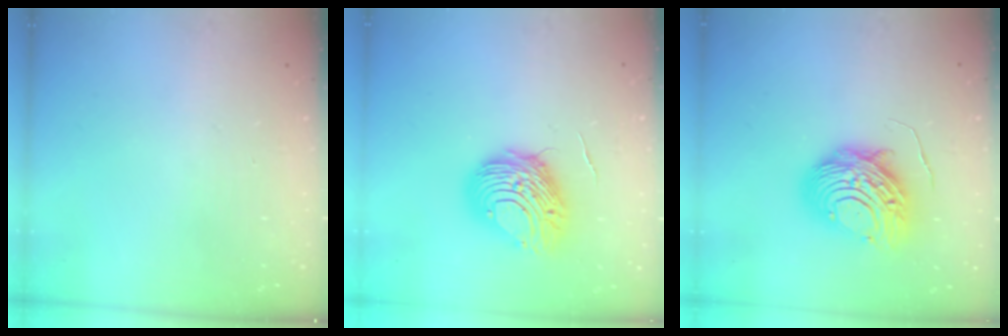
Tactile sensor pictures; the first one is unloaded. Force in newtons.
{"total": 9.6, "press": 9.6, "slide": 0.8}
{"total": 12.8, "press": 12.7, "slide": 1.1}